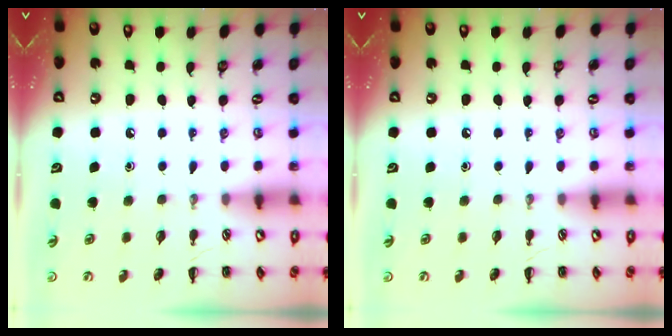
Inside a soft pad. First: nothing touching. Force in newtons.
{"total": 0.0}